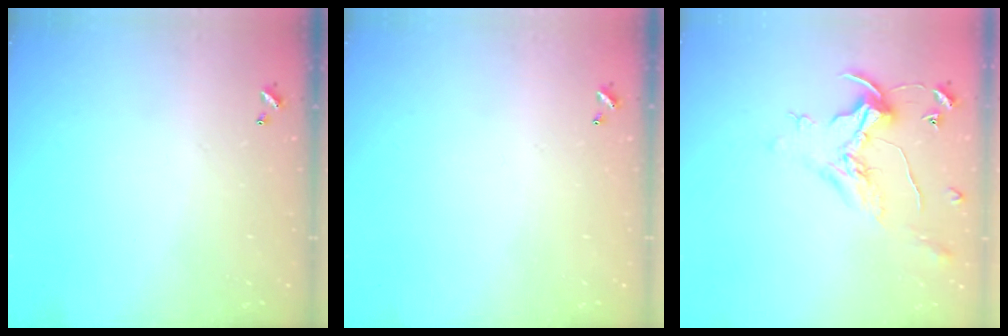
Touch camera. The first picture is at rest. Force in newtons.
{"total": 0.0}
{"total": 0.8, "press": 0.0, "slide": 0.8}